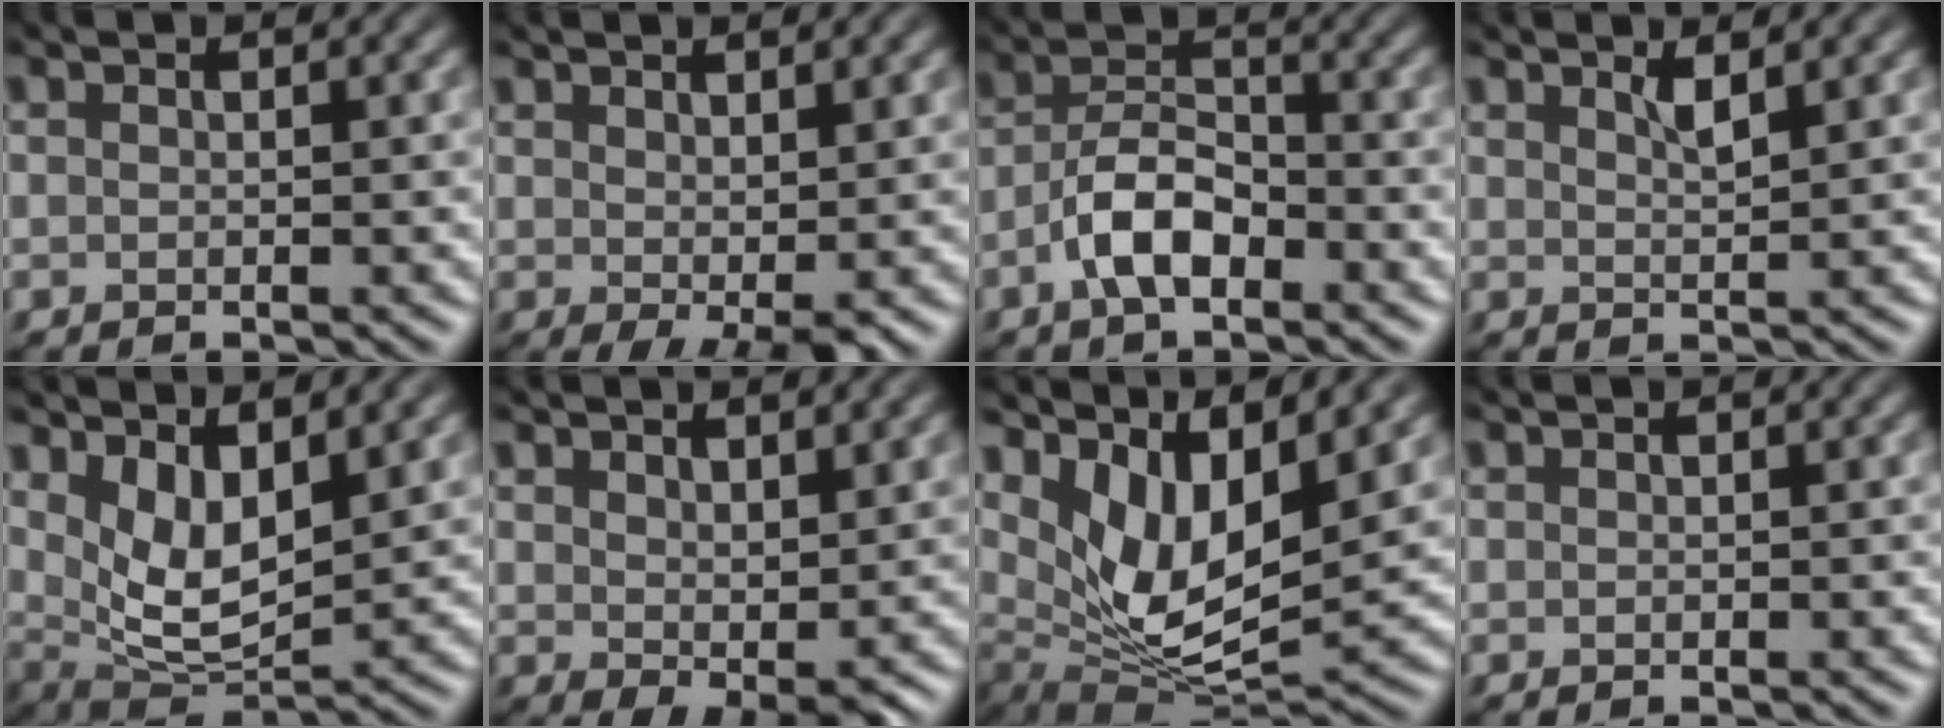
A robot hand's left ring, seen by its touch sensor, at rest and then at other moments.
{"total": 3.1, "force": [0.6, 1.1, 2.9], "torque": [-0.047, -0.006, 0.013]}
{"total": 4.3, "force": [-2.6, 1.6, 2.9], "torque": [-0.054, 0.003, -0.057]}
{"total": 0.9, "force": [0.7, -0.1, 0.5], "torque": [-0.010, -0.005, 0.012]}
{"total": 5.0, "force": [2.0, 2.2, 4.1], "torque": [-0.079, -0.021, 0.036]}
{"total": 3.7, "force": [1.8, 1.6, 2.8], "torque": [-0.044, -0.010, 0.035]}
{"total": 8.6, "force": [3.0, 4.1, 7.0], "torque": [-0.133, -0.018, 0.058]}
{"total": 0.0}